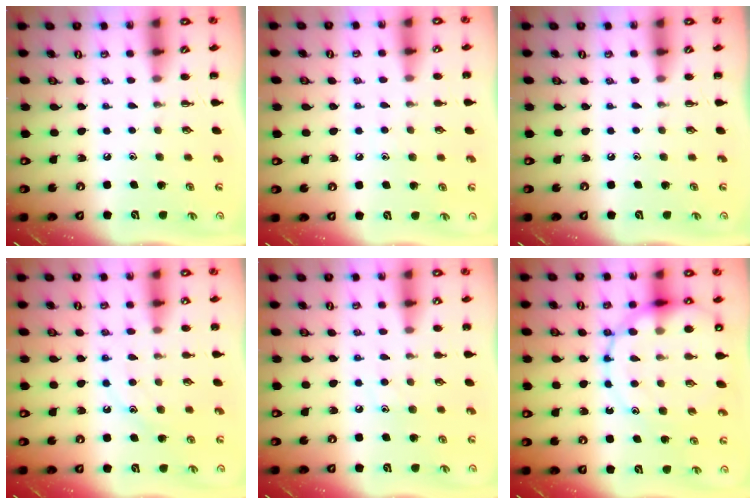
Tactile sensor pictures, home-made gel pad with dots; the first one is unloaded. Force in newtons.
{"total": 4.8, "press": 4.6, "slide": 1.2}
{"total": 0.0}
{"total": 11.5, "press": 11.4, "slide": 1.1}
{"total": 8.2, "press": 8.1, "slide": 1.2}
{"total": 17.0, "press": 16.8, "slide": 2.4}